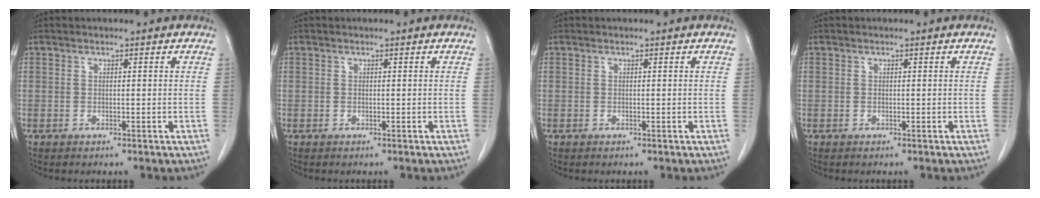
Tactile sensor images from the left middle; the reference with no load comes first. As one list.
[{"total": 0.0}, {"total": 0.0}, {"total": 0.0}]